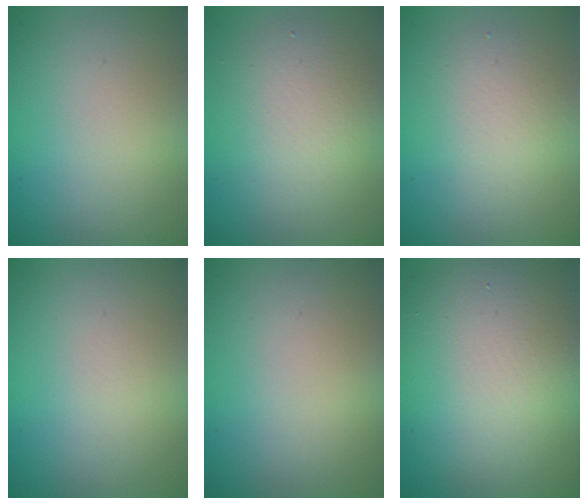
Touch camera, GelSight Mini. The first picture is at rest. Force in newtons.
{"total": 4.2, "press": 4.2, "slide": 0.1}
{"total": 2.8, "press": 2.8, "slide": 0.1}
{"total": 0.0}
{"total": 0.0}
{"total": 10.2, "press": 10.2, "slide": 0.5}